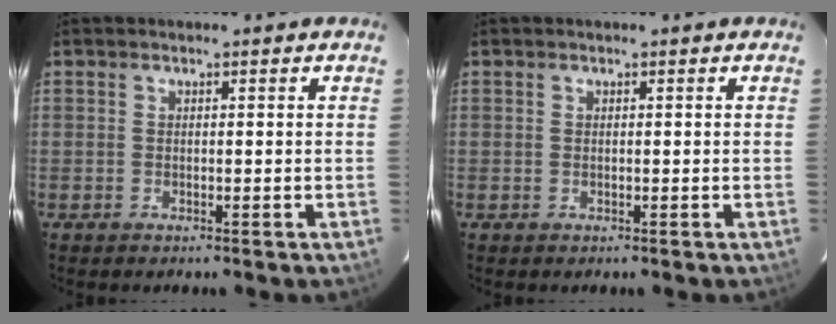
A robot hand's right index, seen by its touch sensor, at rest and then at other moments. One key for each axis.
{"total": 0.0}